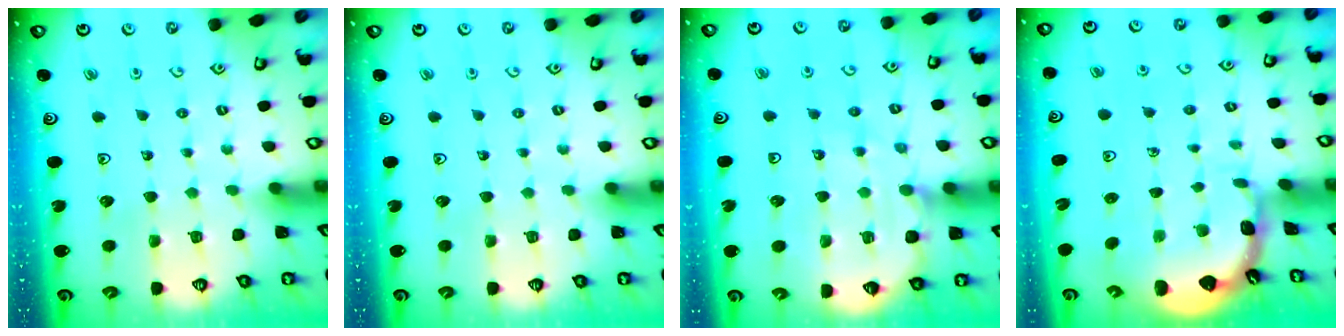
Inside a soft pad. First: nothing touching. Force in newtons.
{"total": 0.0}
{"total": 8.6, "press": 8.1, "slide": 2.8}
{"total": 1.3, "press": 1.3, "slide": 0.1}